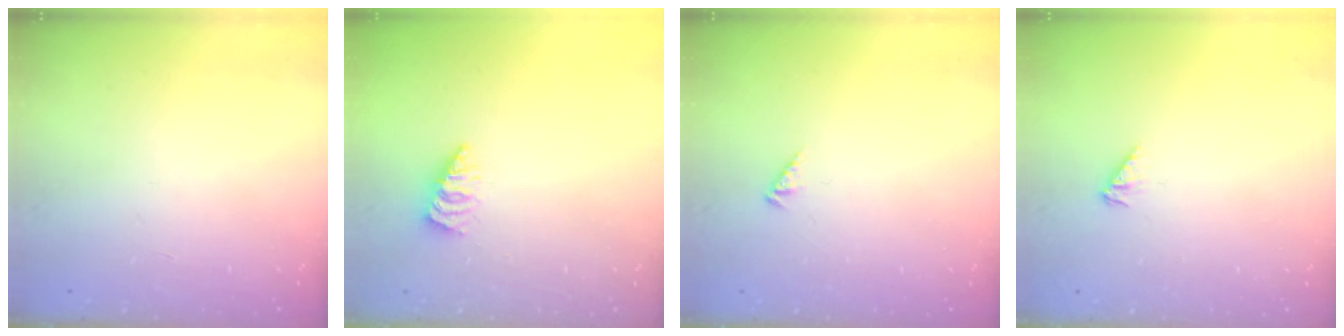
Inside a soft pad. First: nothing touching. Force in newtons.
{"total": 2.3, "press": 2.3, "slide": 0.3}
{"total": 1.2, "press": 1.1, "slide": 0.3}
{"total": 2.6, "press": 2.5, "slide": 0.6}